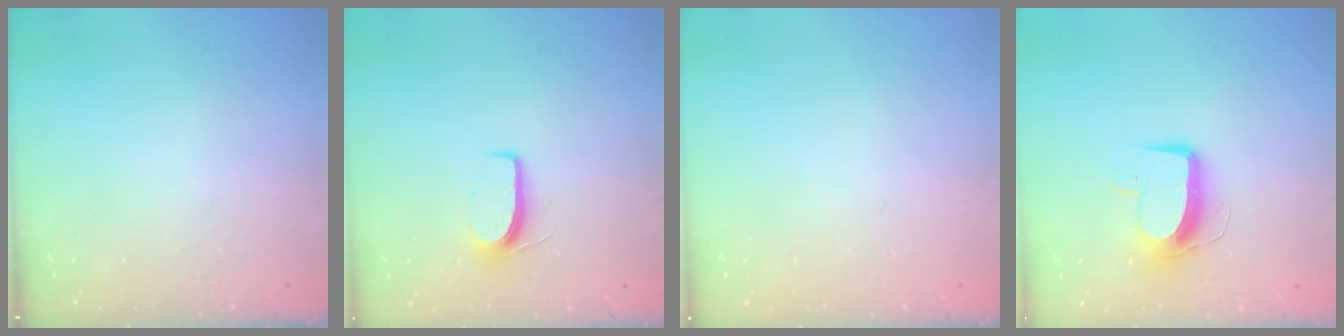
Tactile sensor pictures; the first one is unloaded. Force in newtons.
{"total": 7.0, "press": 7.0, "slide": 0.6}
{"total": 0.0}
{"total": 12.1, "press": 12.1, "slide": 1.0}